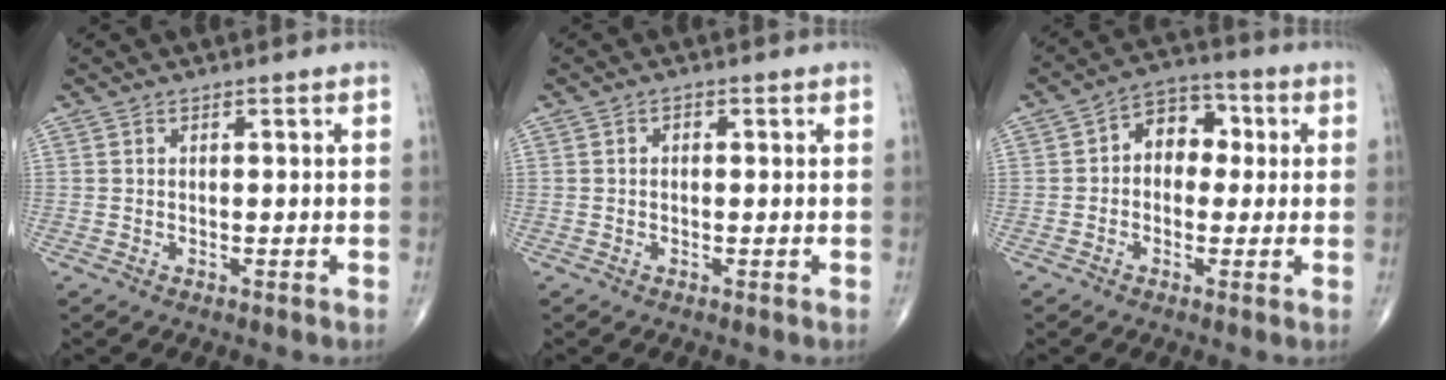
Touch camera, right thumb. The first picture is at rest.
{"total": 1.0, "force": [0.1, 0.7, 0.7], "torque": [-0.008, 0.004, 0.000]}
{"total": 8.3, "force": [0.9, 6.1, 5.6], "torque": [-0.046, 0.027, 0.002]}